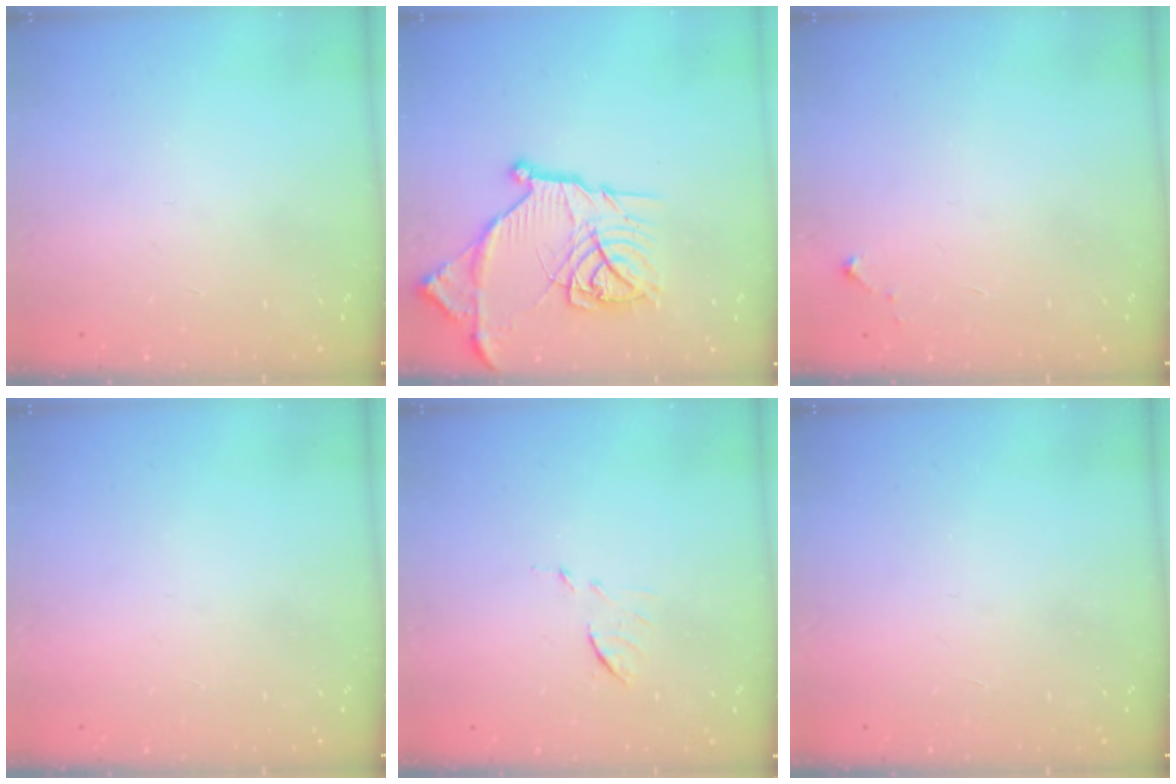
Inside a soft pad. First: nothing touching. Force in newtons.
{"total": 20.3, "press": 20.2, "slide": 1.6}
{"total": 2.6, "press": 2.6, "slide": 0.4}
{"total": 1.5, "press": 1.5, "slide": 0.1}
{"total": 6.2, "press": 6.2, "slide": 0.2}
{"total": 1.6, "press": 1.6, "slide": 0.1}